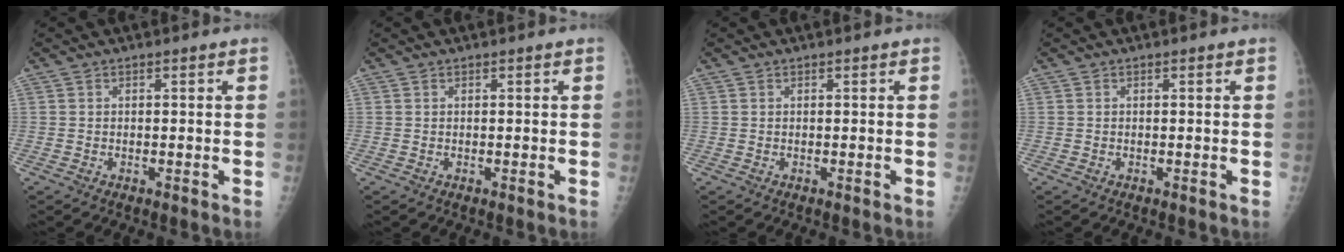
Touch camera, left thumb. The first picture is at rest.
{"total": 0.0}
{"total": 0.0}
{"total": 0.0}